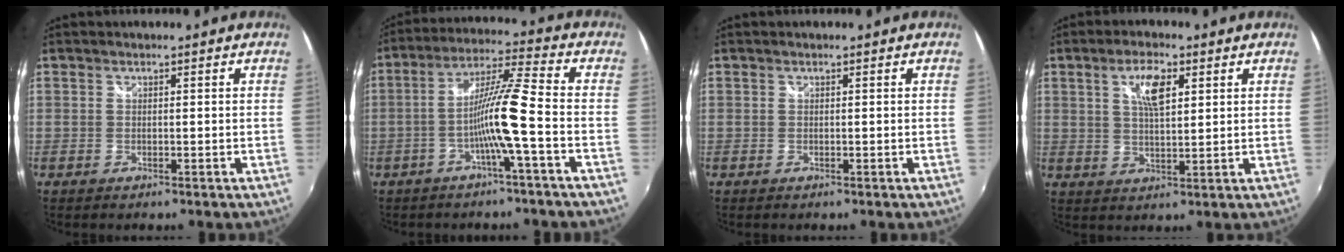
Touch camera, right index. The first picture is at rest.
{"total": 10.1, "force": [-3.6, -1.1, 9.3], "torque": [-0.181, 0.008, -0.068]}
{"total": 0.0}
{"total": 6.2, "force": [2.5, 2.3, 5.2], "torque": [-0.094, 0.006, 0.046]}